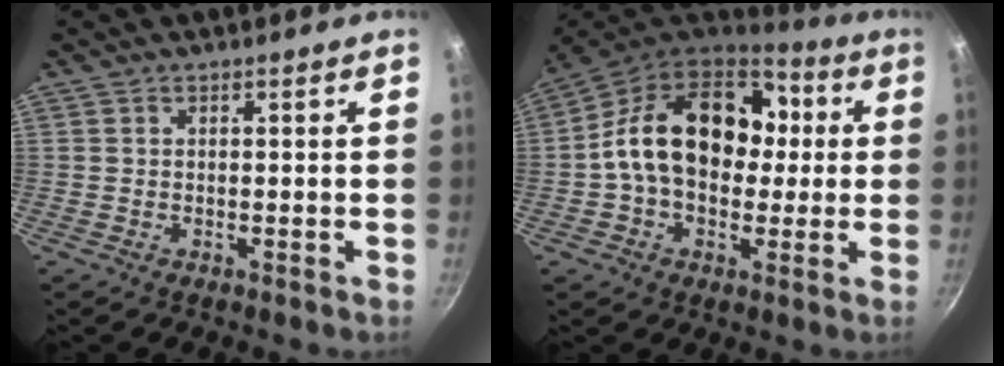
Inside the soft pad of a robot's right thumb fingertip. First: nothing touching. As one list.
[{"total": 21.0, "force": [1.0, 14.5, 15.1], "torque": [-0.234, 0.042, 0.013]}]